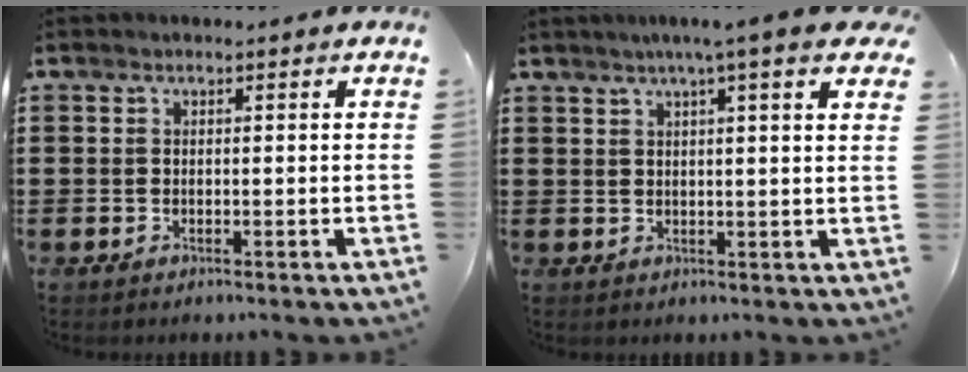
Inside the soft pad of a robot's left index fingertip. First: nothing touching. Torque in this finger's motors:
{"motor_torque": [2.14, 0.00, 1.05, 0.21]}